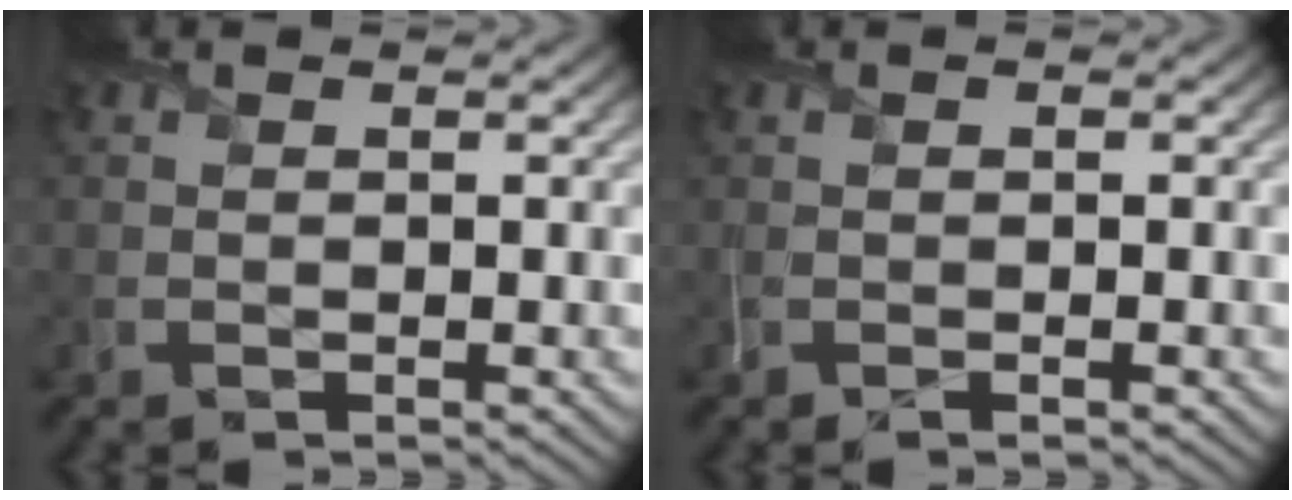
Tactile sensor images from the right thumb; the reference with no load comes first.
{"total": 1.0, "force": [-0.3, 0.2, 0.9], "torque": [-0.019, 0.001, -0.006]}